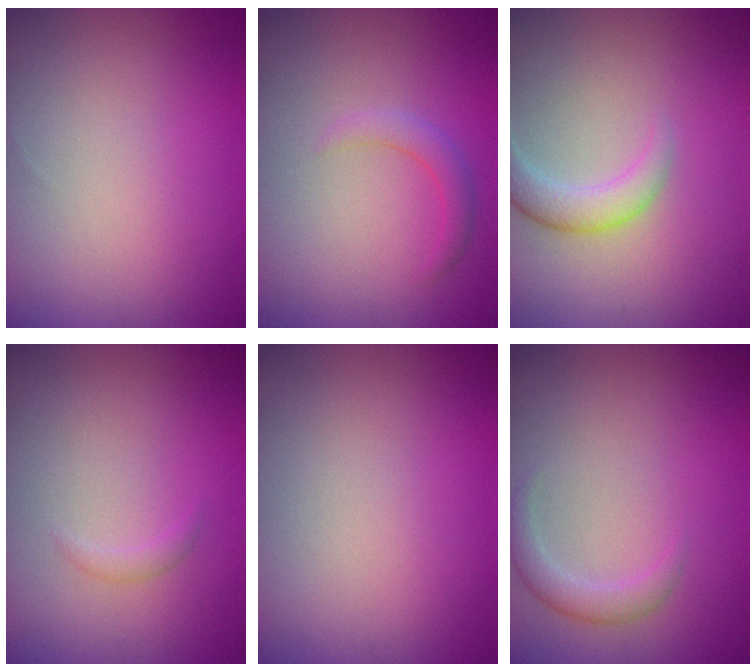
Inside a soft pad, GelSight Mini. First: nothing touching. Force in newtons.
{"total": 1.7, "press": 1.7, "slide": 0.1}
{"total": 2.7, "press": 2.7, "slide": 0.2}
{"total": 0.7, "press": 0.7, "slide": 0.1}
{"total": 0.0}
{"total": 1.8, "press": 1.8, "slide": 0.1}